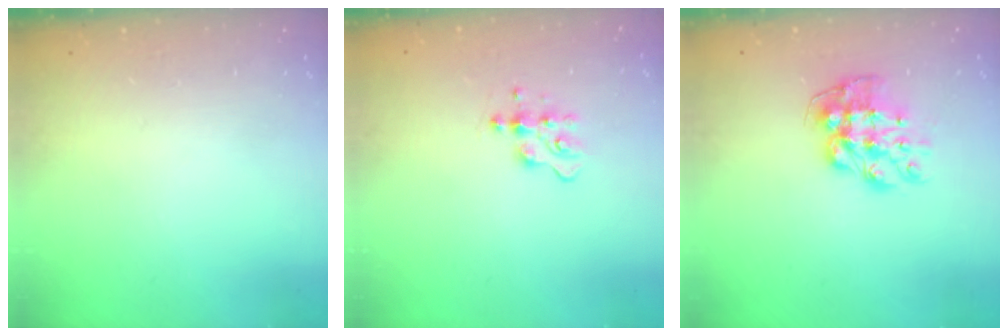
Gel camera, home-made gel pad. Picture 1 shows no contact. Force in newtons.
{"total": 4.5, "press": 4.4, "slide": 0.4}
{"total": 10.1, "press": 10.1, "slide": 0.9}